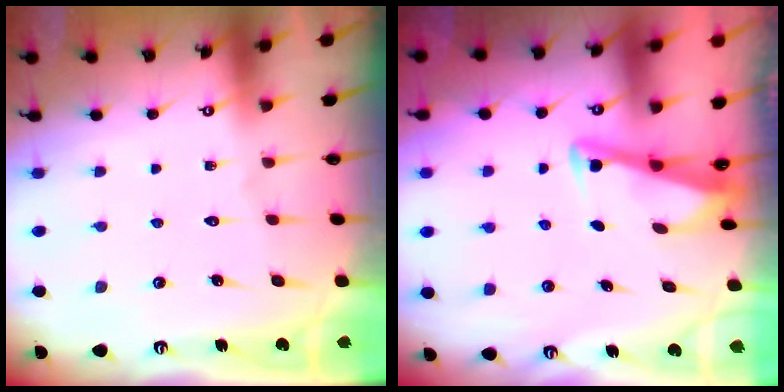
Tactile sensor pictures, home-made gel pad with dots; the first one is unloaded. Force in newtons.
{"total": 3.3, "press": 3.3, "slide": 0.4}